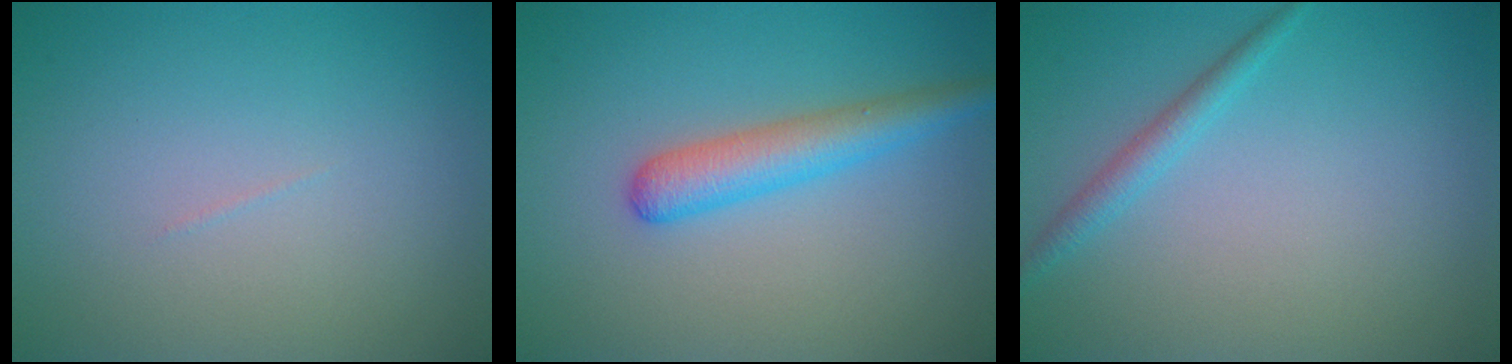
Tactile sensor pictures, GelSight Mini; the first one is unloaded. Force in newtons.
{"total": 3.5, "press": 3.5, "slide": 0.1}
{"total": 1.6, "press": 1.6, "slide": 0.1}